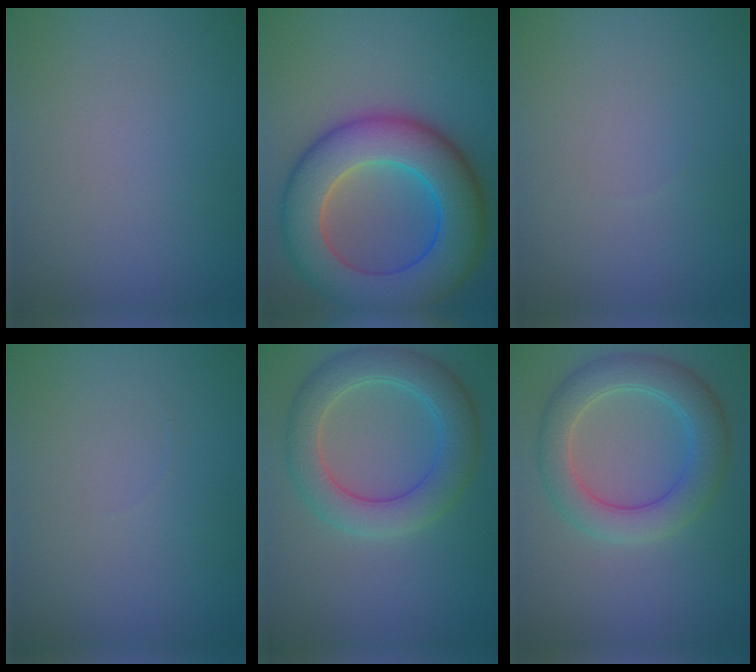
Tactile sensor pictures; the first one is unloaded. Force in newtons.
{"total": 12.0, "press": 12.0, "slide": 0.6}
{"total": 0.0}
{"total": 0.0}
{"total": 5.8, "press": 5.7, "slide": 0.4}
{"total": 5.4, "press": 5.4, "slide": 0.1}